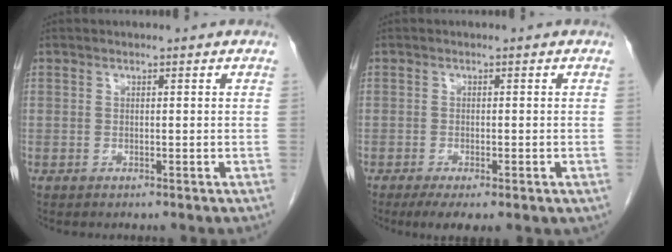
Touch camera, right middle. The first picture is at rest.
{"total": 6.5, "force": [-4.0, 2.1, 4.6], "torque": [-0.061, -0.014, -0.059]}